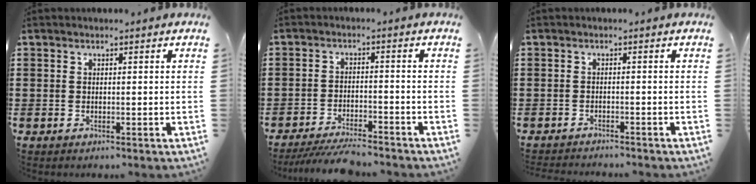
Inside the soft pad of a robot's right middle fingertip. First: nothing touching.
{"total": 5.1, "force": [-4.8, 0.4, 1.7], "torque": [-0.033, -0.006, -0.093]}
{"total": 1.4, "force": [-1.4, 0.0, 0.0], "torque": [-0.003, 0.003, -0.029]}